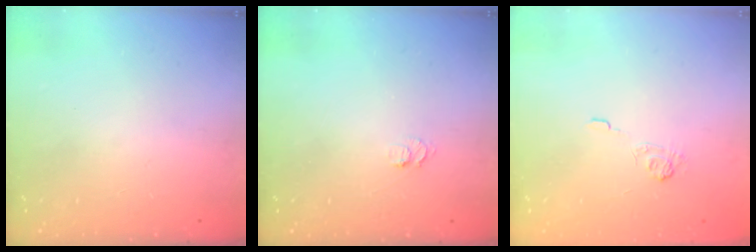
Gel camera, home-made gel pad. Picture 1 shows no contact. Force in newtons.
{"total": 4.4, "press": 4.4, "slide": 0.5}
{"total": 2.5, "press": 2.1, "slide": 1.4}